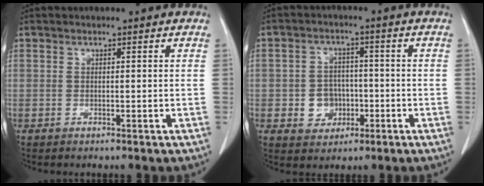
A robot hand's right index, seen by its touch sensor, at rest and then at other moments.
{"total": 5.2, "force": [-1.3, 4.7, 1.9], "torque": [-0.029, 0.011, -0.013]}